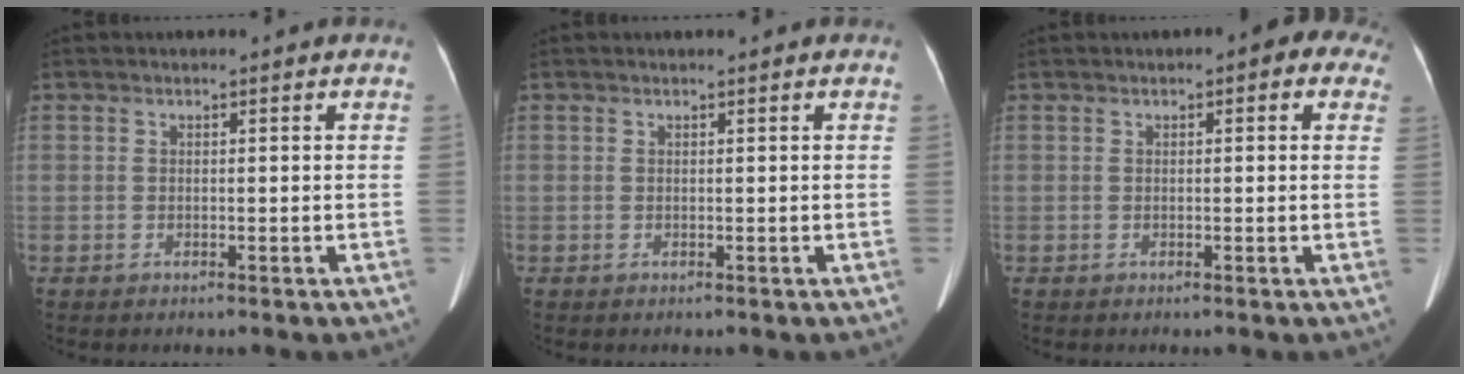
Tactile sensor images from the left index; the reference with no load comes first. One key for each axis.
{"total": 0.0}
{"total": 3.9, "fx": 1.9, "fy": 1.7, "fz": 2.9, "tx": -0.024, "ty": 0.023, "tz": 0.013}